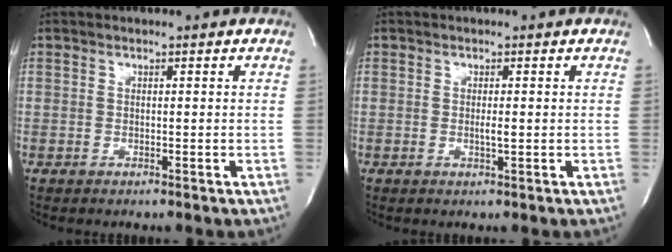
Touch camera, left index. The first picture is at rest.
{"total": 1.2, "force": [-0.2, 0.1, 1.2], "torque": [-0.024, -0.006, -0.005]}